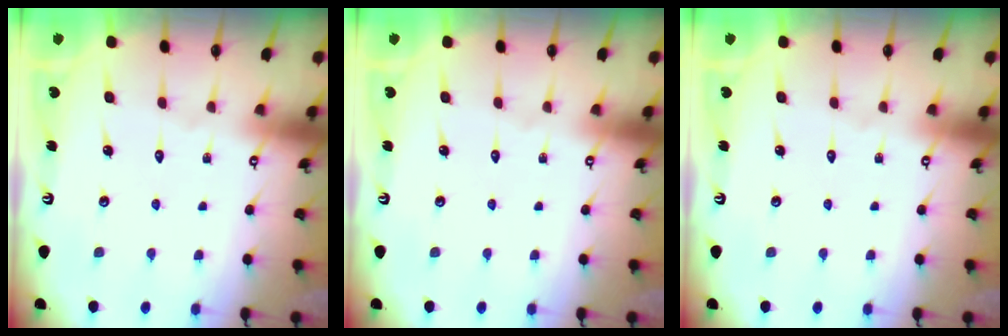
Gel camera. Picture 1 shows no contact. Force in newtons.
{"total": 0.0}
{"total": 0.0}